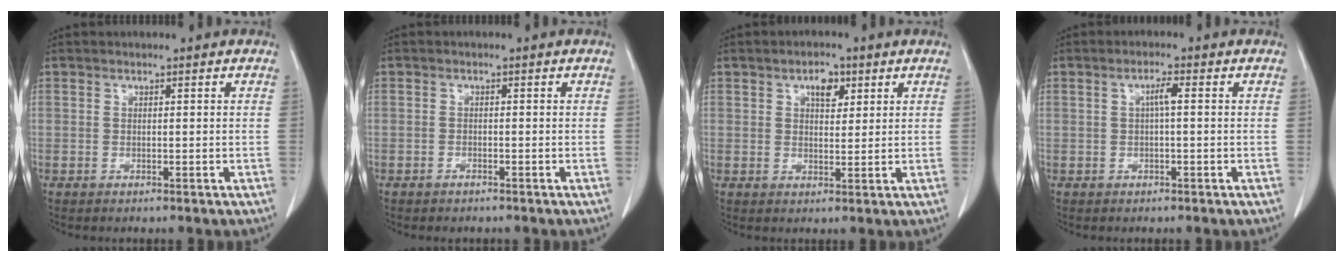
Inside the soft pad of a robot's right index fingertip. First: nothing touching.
{"total": 0.9, "force": [-0.8, 0.4, 0.2], "torque": [-0.007, 0.000, -0.011]}
{"total": 3.6, "force": [1.8, 1.9, 2.5], "torque": [-0.038, 0.004, 0.029]}
{"total": 2.0, "force": [0.2, 0.2, 1.9], "torque": [-0.036, 0.004, 0.004]}